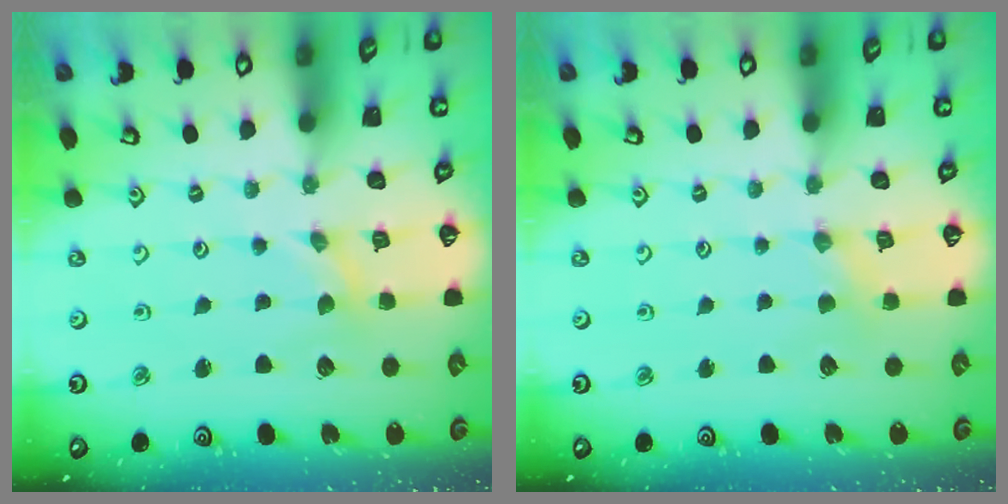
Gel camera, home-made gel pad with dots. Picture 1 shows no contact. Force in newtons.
{"total": 2.0, "press": 2.0, "slide": 0.4}